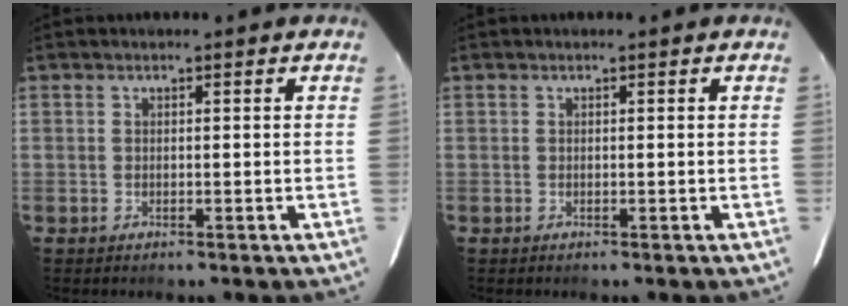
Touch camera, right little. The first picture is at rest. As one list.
[{"total": 0.0}]